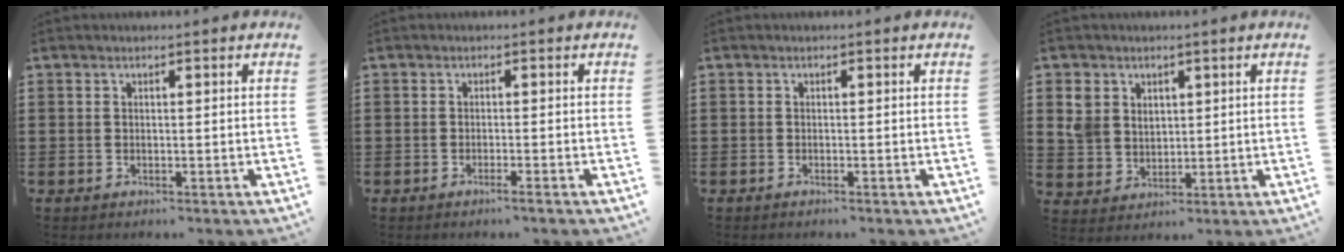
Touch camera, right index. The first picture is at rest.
{"total": 1.2, "force": [-0.9, -0.2, 0.8], "torque": [-0.014, -0.004, -0.017]}
{"total": 0.5, "force": [-0.5, 0.0, 0.1], "torque": [-0.003, -0.002, -0.010]}
{"total": 5.1, "force": [2.3, 4.4, 1.2], "torque": [-0.046, 0.016, 0.043]}